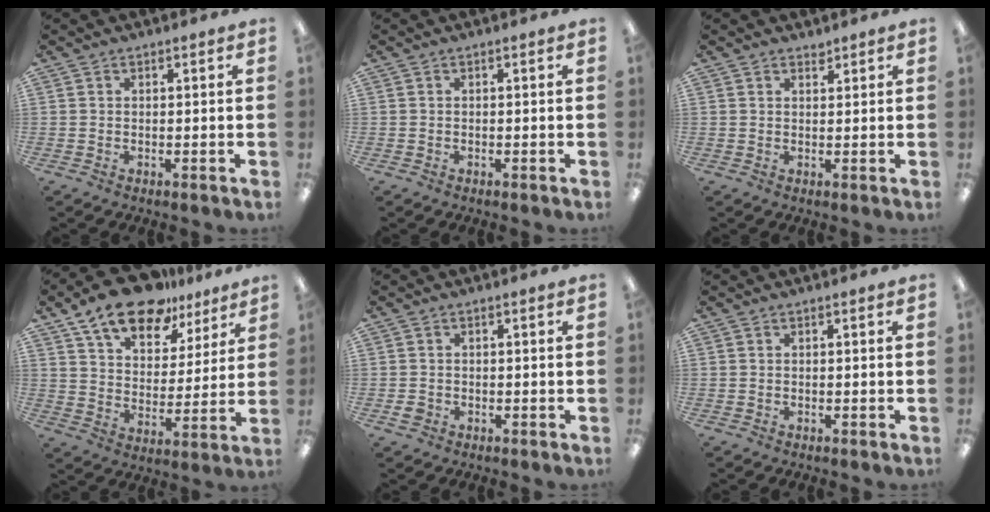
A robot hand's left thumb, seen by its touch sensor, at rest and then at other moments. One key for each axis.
{"total": 0.0}
{"total": 1.2, "fx": 1.2, "fy": 0.4, "fz": 0.1, "tx": 0.007, "ty": -0.007, "tz": 0.021}
{"total": 16.1, "fx": 12.1, "fy": 7.5, "fz": 7.6, "tx": -0.127, "ty": -0.073, "tz": 0.213}
{"total": 1.8, "fx": -0.9, "fy": 1.5, "fz": 0.6, "tx": -0.009, "ty": 0.002, "tz": -0.017}
{"total": 0.0}